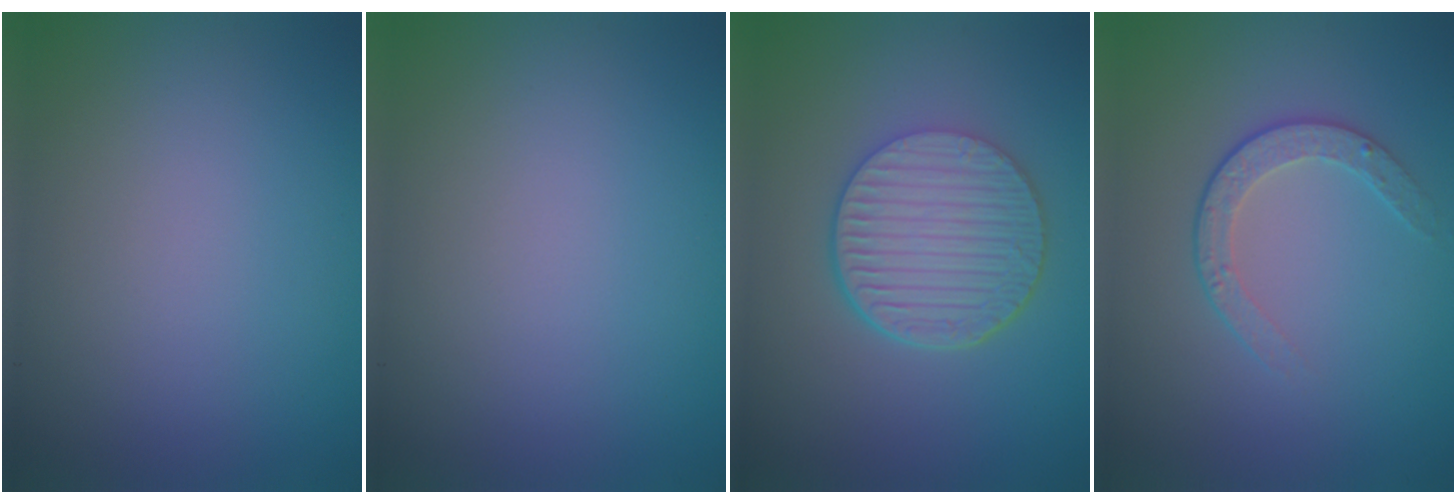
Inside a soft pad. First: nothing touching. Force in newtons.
{"total": 0.0}
{"total": 6.6, "press": 4.8, "slide": 4.5}
{"total": 2.2, "press": 1.6, "slide": 1.5}